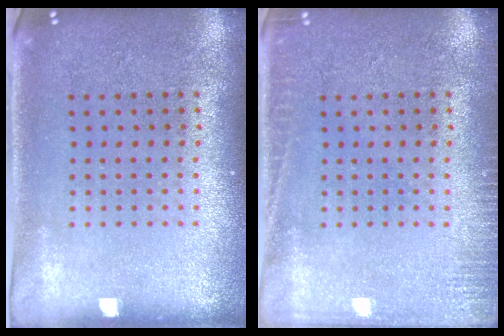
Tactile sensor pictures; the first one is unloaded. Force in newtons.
{"total": 1.9, "press": 1.9, "slide": 0.4}